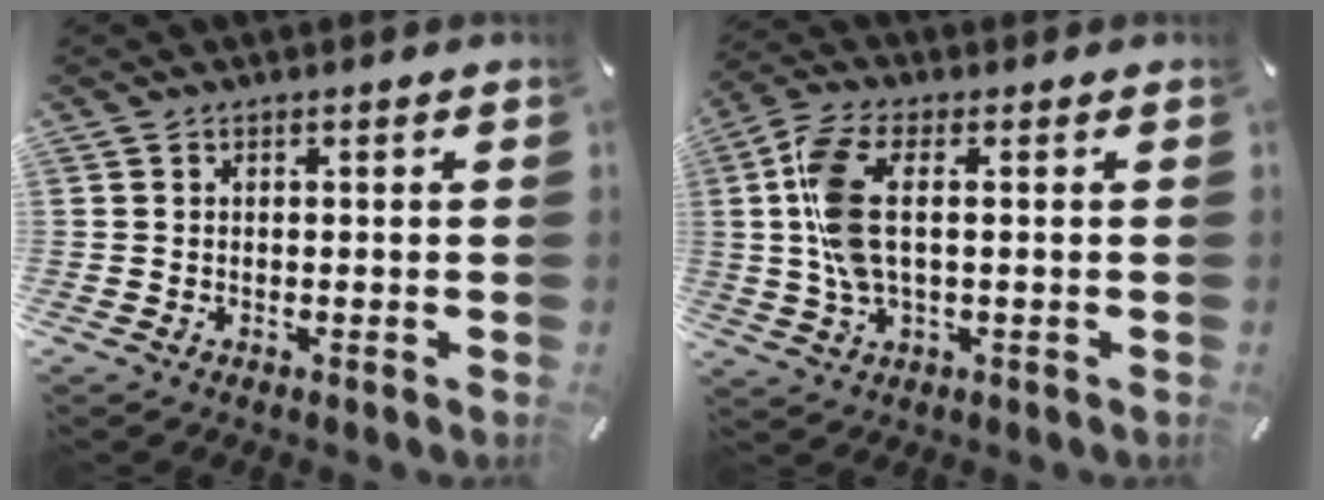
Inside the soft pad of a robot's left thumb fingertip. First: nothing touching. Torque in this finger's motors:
{"motor_torque": [1.56, 2.43, 0.90, -0.45, 0.16]}